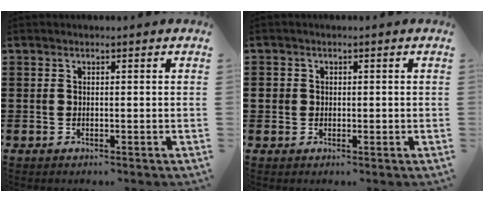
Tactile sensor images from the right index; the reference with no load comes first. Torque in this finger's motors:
{"motor_torque": [0.32, 0.34, 0.03, 0.00]}